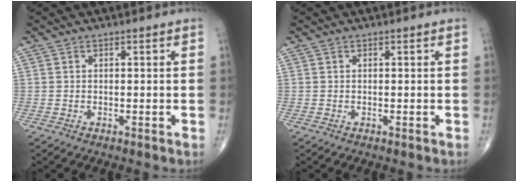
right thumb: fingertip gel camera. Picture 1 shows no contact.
{"total": 0.0}